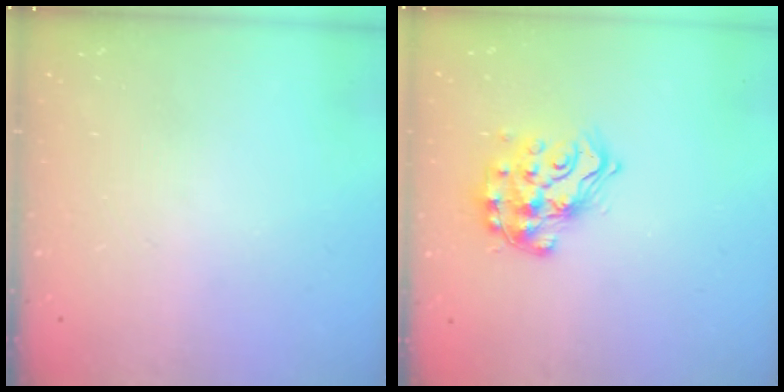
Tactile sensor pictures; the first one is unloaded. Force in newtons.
{"total": 15.9, "press": 15.8, "slide": 1.1}